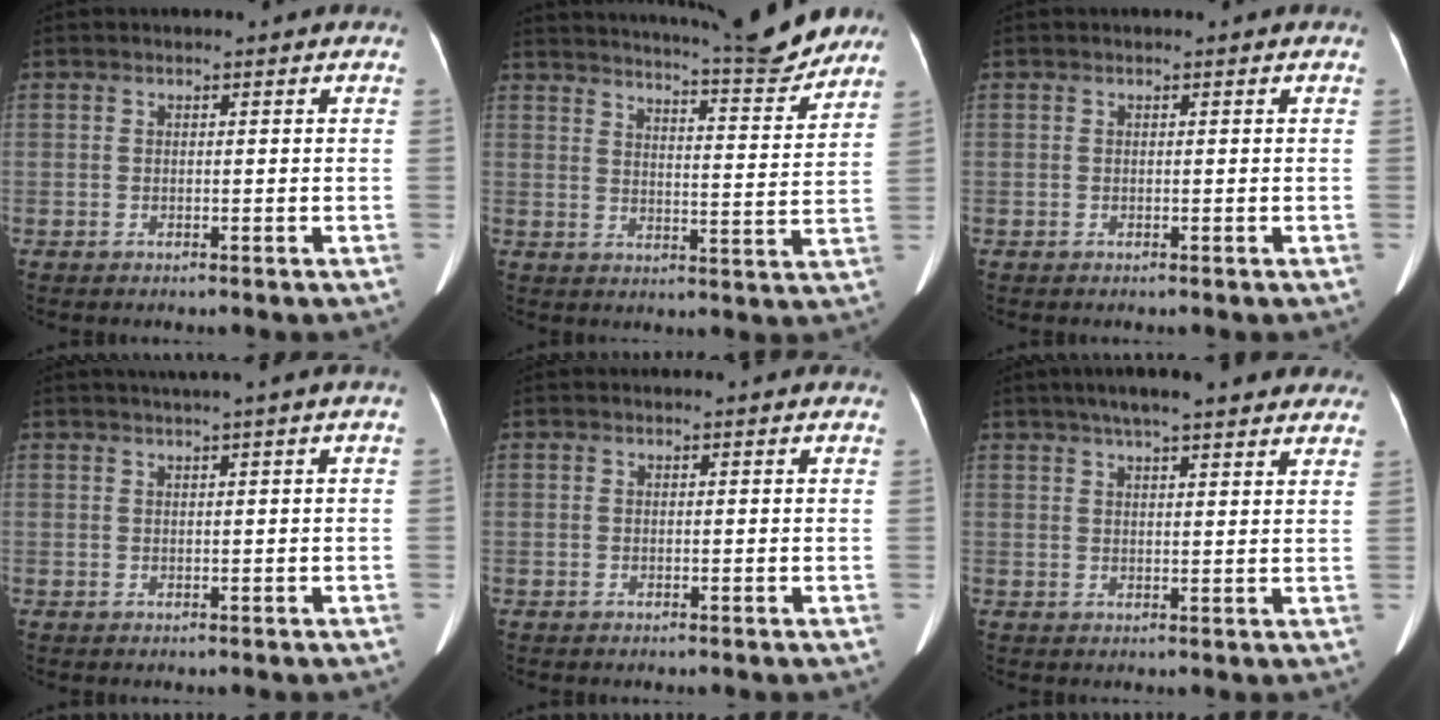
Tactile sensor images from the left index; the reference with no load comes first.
{"total": 17.1, "force": [15.8, 0.8, 6.6], "torque": [-0.101, -0.036, 0.206]}
{"total": 0.0}
{"total": 2.4, "force": [1.8, -0.8, 1.5], "torque": [-0.020, 0.006, 0.034]}
{"total": 1.8, "force": [1.7, 0.4, 0.4], "torque": [-0.015, 0.012, 0.012]}
{"total": 15.1, "force": [12.4, 2.5, 8.3], "torque": [-0.118, 0.038, 0.157]}